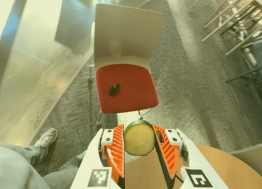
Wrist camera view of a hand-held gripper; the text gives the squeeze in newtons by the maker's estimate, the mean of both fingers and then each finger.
{"total": 11.5, "left": 11.9, "right": 11.1}